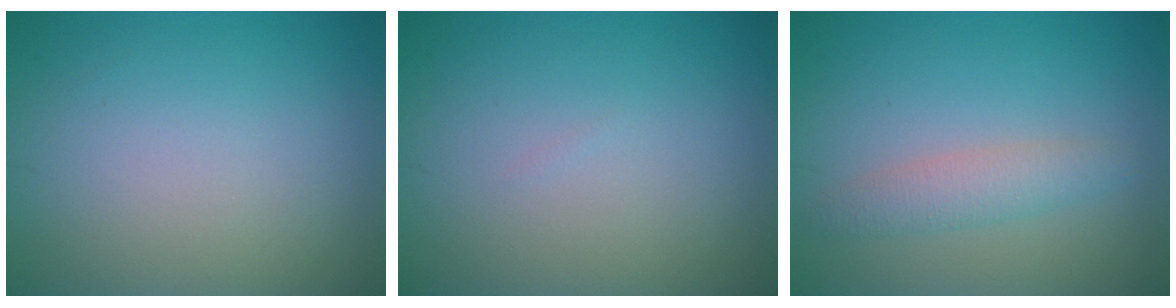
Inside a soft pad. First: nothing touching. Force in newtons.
{"total": 0.0}
{"total": 2.4, "press": 2.4, "slide": 0.0}